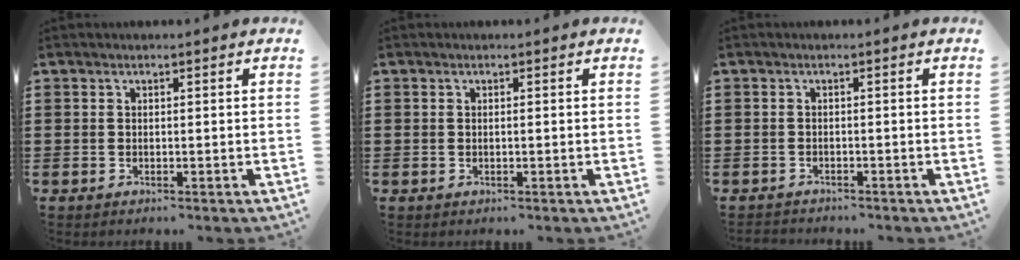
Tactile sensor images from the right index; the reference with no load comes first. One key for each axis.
{"total": 0.0}
{"total": 1.2, "fx": -1.2, "fy": 0.2, "fz": -0.1, "tx": -0.001, "ty": 0.003, "tz": -0.028}